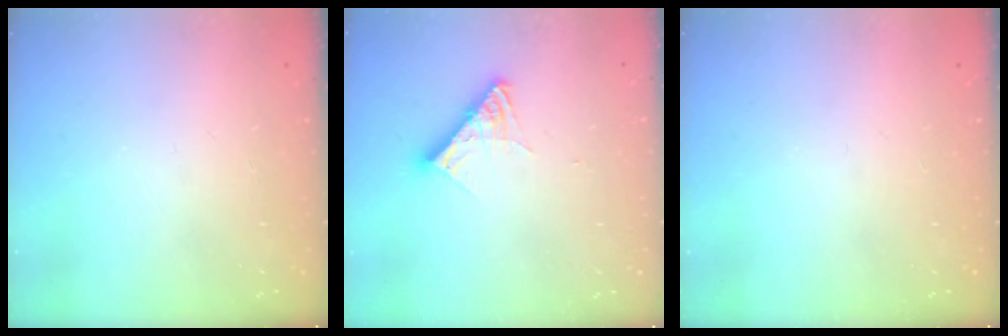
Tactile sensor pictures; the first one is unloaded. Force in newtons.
{"total": 10.7, "press": 10.7, "slide": 0.9}
{"total": 0.0}